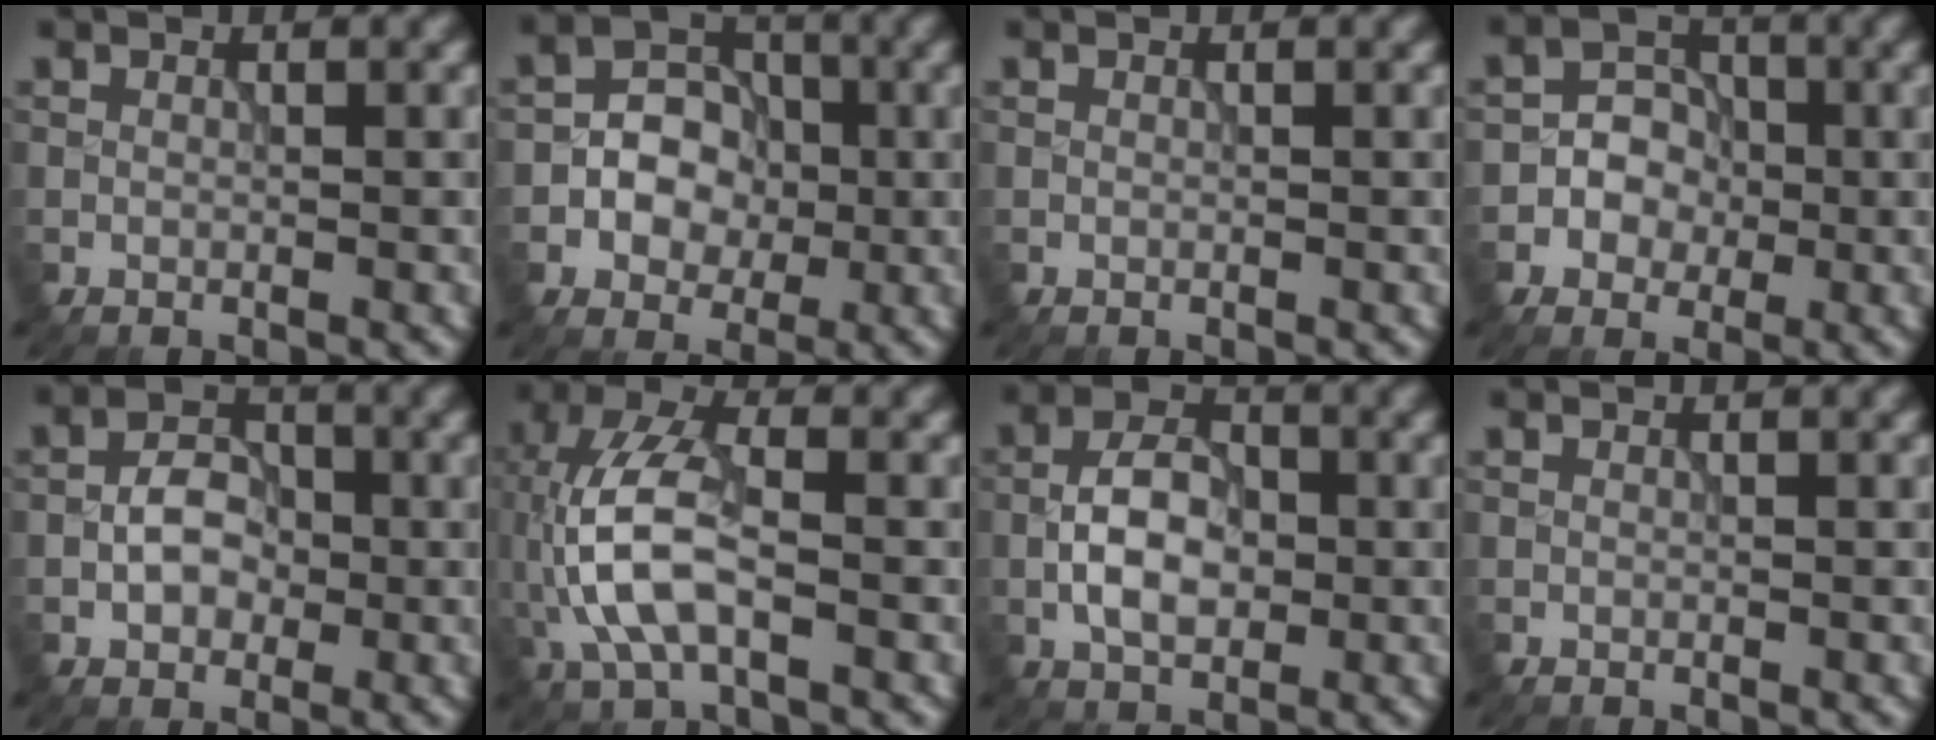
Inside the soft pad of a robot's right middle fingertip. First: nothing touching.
{"total": 4.6, "force": [-0.9, 3.7, 2.5], "torque": [-0.030, 0.005, -0.020]}
{"total": 0.0}
{"total": 3.3, "force": [-0.8, 3.0, 1.3], "torque": [0.003, 0.003, -0.031]}
{"total": 3.6, "force": [-0.7, 2.6, 2.4], "torque": [-0.040, 0.006, -0.017]}
{"total": 7.5, "force": [-1.3, 3.5, 6.5], "torque": [-0.156, 0.014, -0.028]}
{"total": 5.3, "force": [-0.9, 3.2, 4.1], "torque": [-0.074, 0.005, -0.021]}
{"total": 0.0}